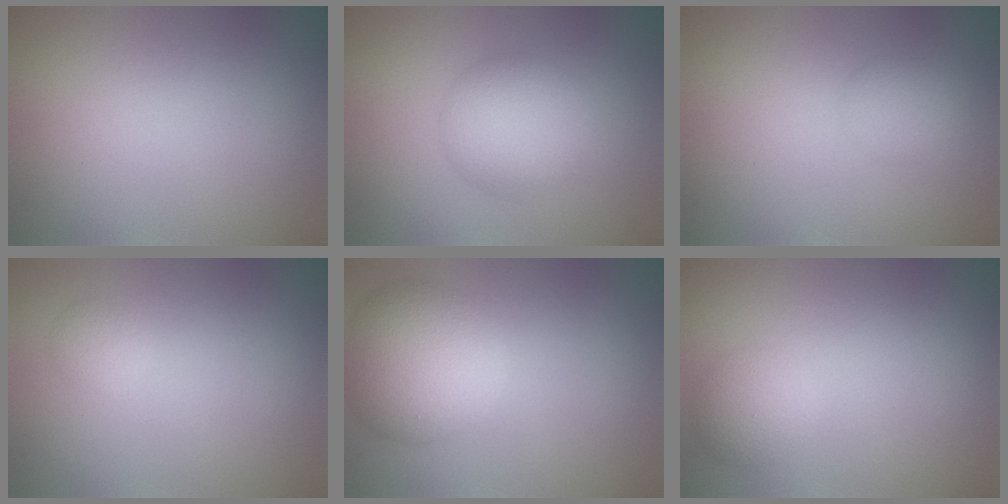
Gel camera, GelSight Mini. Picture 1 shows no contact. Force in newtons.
{"total": 5.0, "press": 5.0, "slide": 0.0}
{"total": 1.6, "press": 1.6, "slide": 0.2}
{"total": 1.2, "press": 1.1, "slide": 0.1}
{"total": 7.7, "press": 7.7, "slide": 0.3}
{"total": 2.5, "press": 2.5, "slide": 0.2}